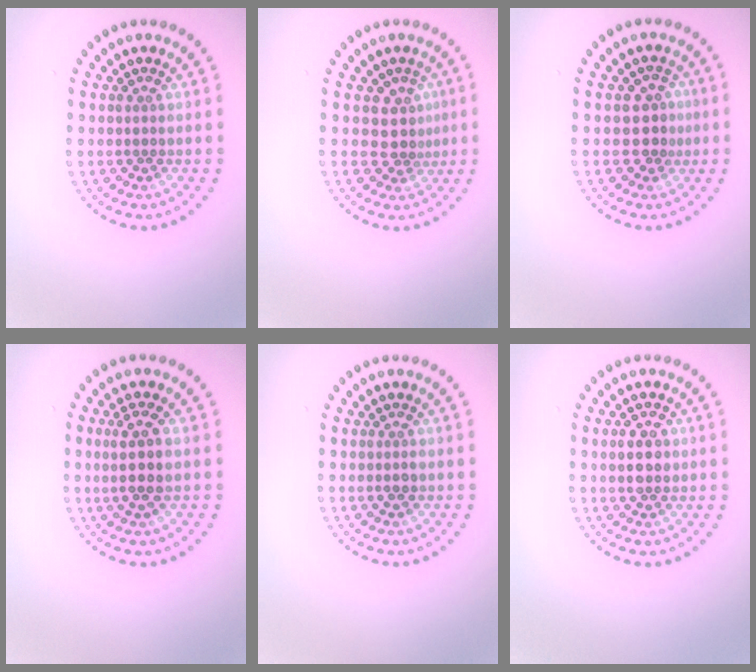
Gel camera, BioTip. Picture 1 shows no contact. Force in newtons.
{"total": 2.5, "press": 1.8, "slide": 1.8}
{"total": 2.5, "press": 2.2, "slide": 1.1}
{"total": 3.0, "press": 2.7, "slide": 1.2}
{"total": 0.8, "press": 0.8, "slide": 0.3}
{"total": 2.9, "press": 2.9, "slide": 0.1}